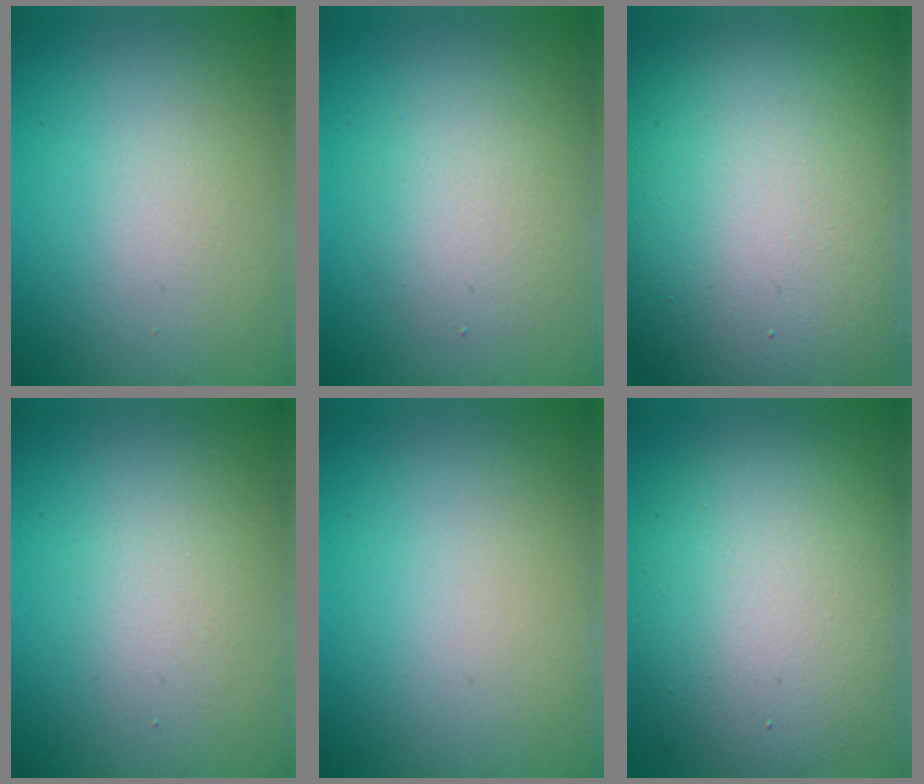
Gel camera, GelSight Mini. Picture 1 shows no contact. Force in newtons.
{"total": 2.9, "press": 2.9, "slide": 0.2}
{"total": 21.9, "press": 21.9, "slide": 0.7}
{"total": 1.7, "press": 1.7, "slide": 0.2}
{"total": 0.0}
{"total": 10.7, "press": 10.6, "slide": 1.3}